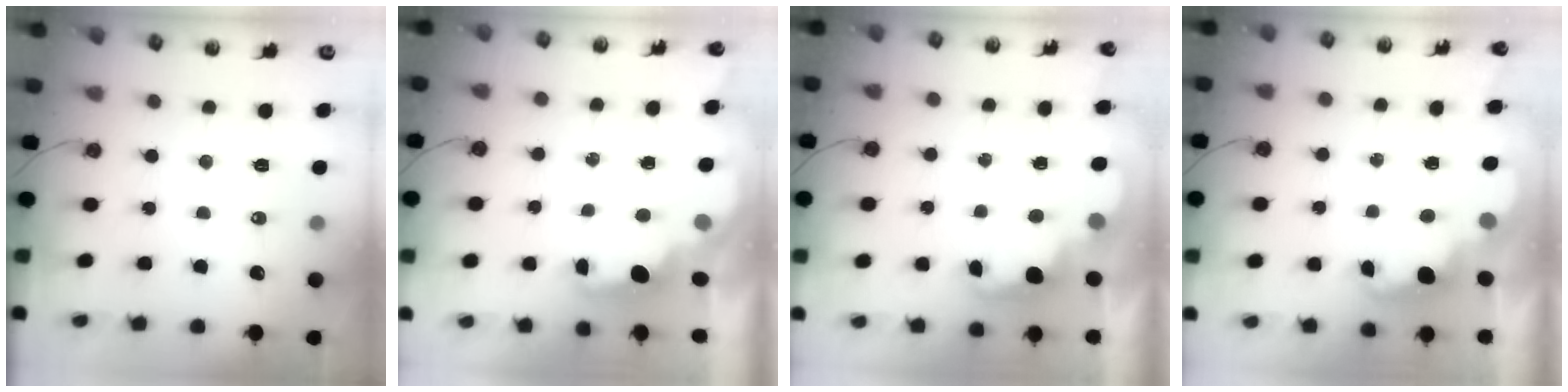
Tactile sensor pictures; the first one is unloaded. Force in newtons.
{"total": 2.0, "press": 1.9, "slide": 0.8}
{"total": 2.5, "press": 2.4, "slide": 0.6}
{"total": 2.3, "press": 2.3, "slide": 0.5}